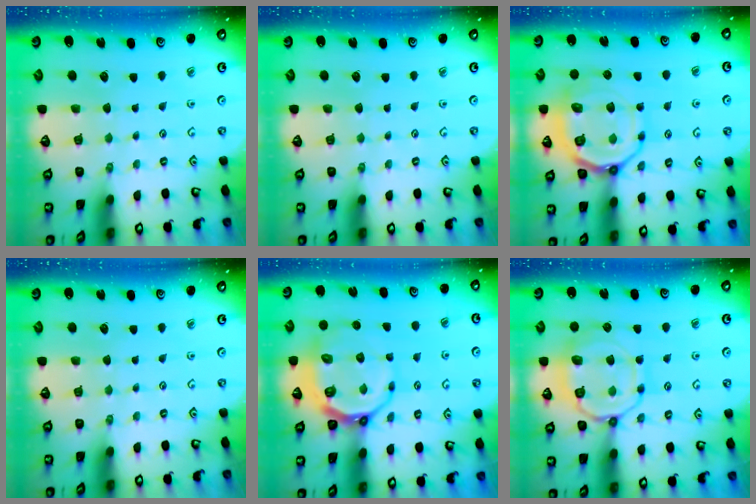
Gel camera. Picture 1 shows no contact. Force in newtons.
{"total": 0.0}
{"total": 16.0, "press": 15.9, "slide": 2.0}
{"total": 0.0}
{"total": 13.5, "press": 13.0, "slide": 3.7}
{"total": 13.5, "press": 13.4, "slide": 1.3}